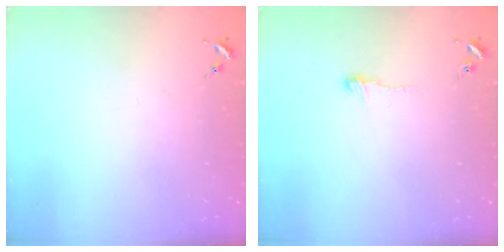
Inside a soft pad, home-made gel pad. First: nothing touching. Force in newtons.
{"total": 4.3, "press": 4.3, "slide": 0.5}